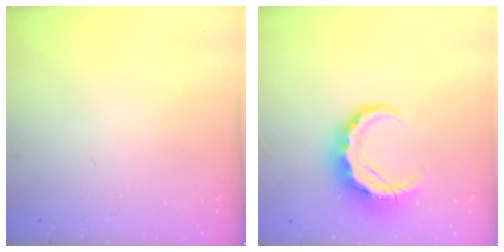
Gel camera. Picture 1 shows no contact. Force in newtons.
{"total": 8.4, "press": 8.3, "slide": 1.4}